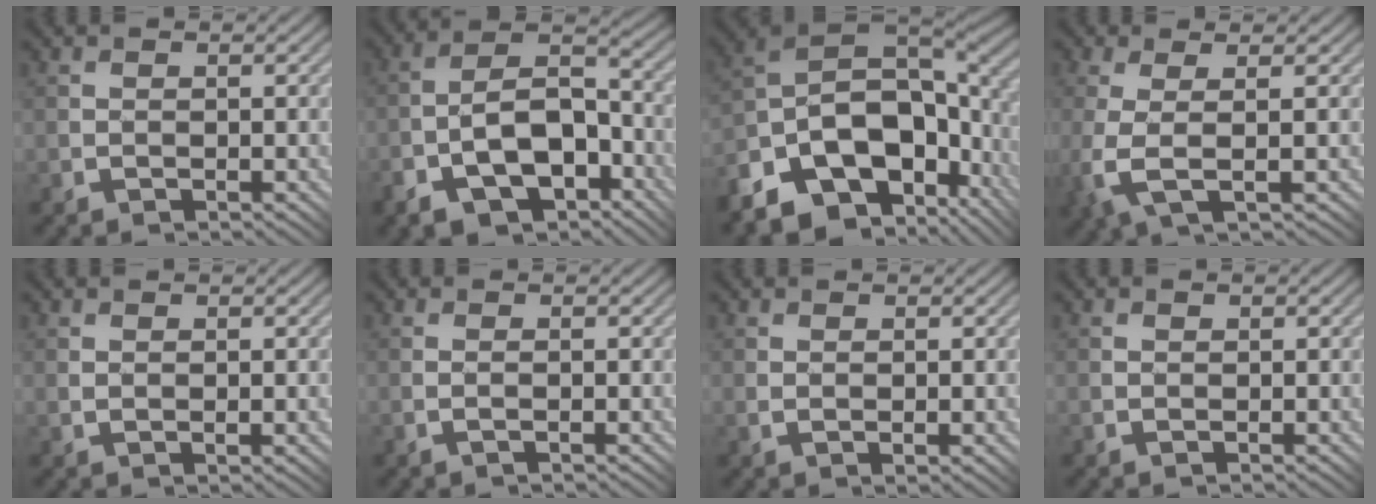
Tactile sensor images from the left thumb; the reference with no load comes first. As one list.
[{"total": 11.5, "force": [-5.9, 5.8, 8.1], "torque": [-0.145, -0.006, -0.111]}, {"total": 17.8, "force": [-6.6, 11.0, 12.4], "torque": [-0.242, -0.030, -0.097]}, {"total": 5.0, "force": [-0.8, 1.3, 4.7], "torque": [-0.125, -0.001, -0.015]}, {"total": 1.5, "force": [0.1, 0.6, 1.3], "torque": [-0.025, -0.001, 0.011]}, {"total": 0.8, "force": [-0.1, -0.2, 0.8], "torque": [-0.015, 0.004, -0.001]}, {"total": 1.7, "force": [-0.1, 0.7, 1.6], "torque": [-0.029, -0.005, 0.007]}, {"total": 0.7, "force": [0.5, 0.5, 0.3], "torque": [-0.005, 0.002, 0.008]}]